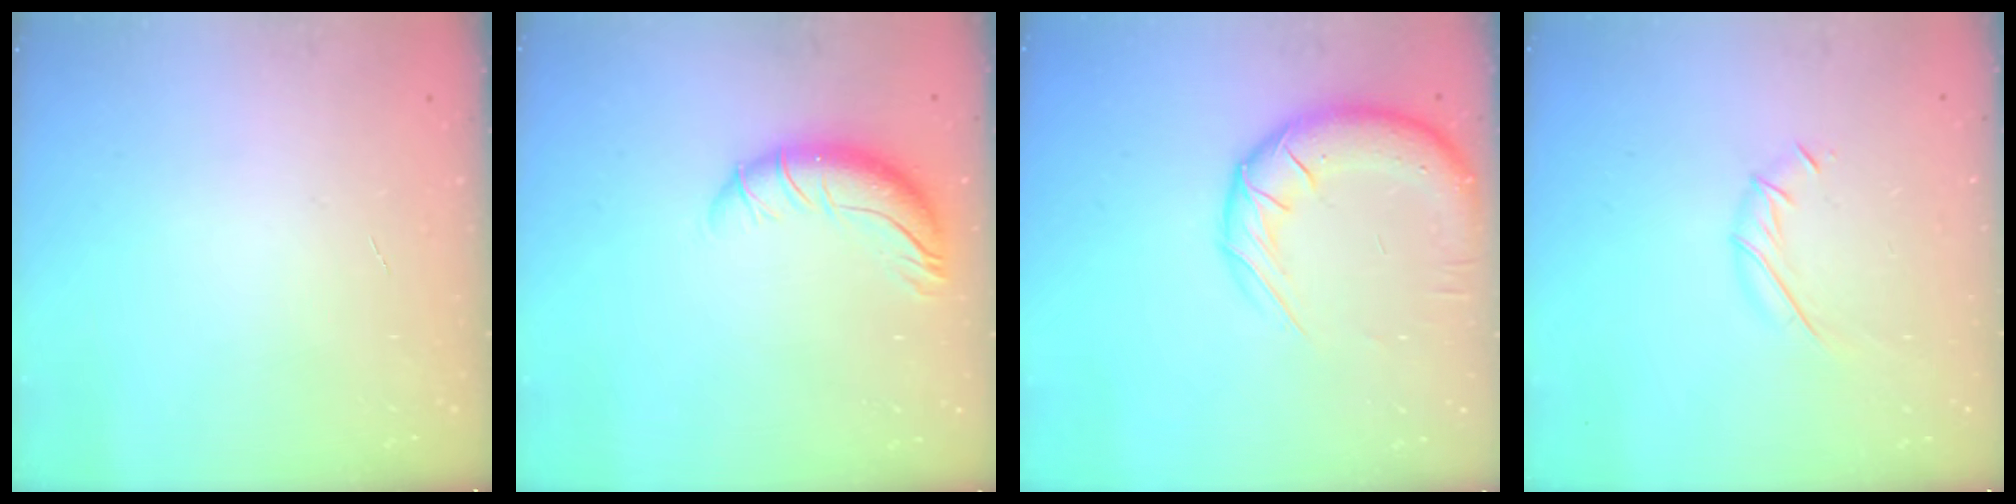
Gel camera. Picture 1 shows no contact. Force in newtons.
{"total": 9.4, "press": 9.2, "slide": 2.2}
{"total": 15.0, "press": 14.5, "slide": 3.9}
{"total": 6.0, "press": 6.0, "slide": 0.4}